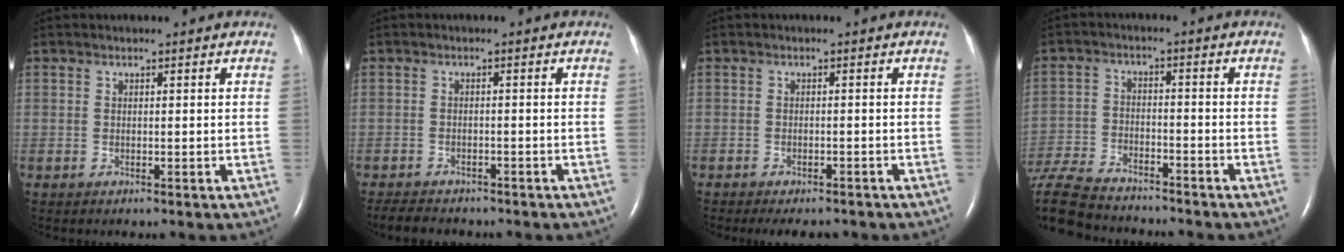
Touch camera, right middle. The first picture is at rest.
{"total": 5.8, "force": [-5.1, 1.9, 2.0], "torque": [-0.037, -0.009, -0.072]}
{"total": 6.3, "force": [-5.4, 2.1, 2.4], "torque": [-0.029, -0.006, -0.065]}
{"total": 17.0, "force": [-14.7, 5.1, 7.0], "torque": [-0.201, -0.019, -0.243]}